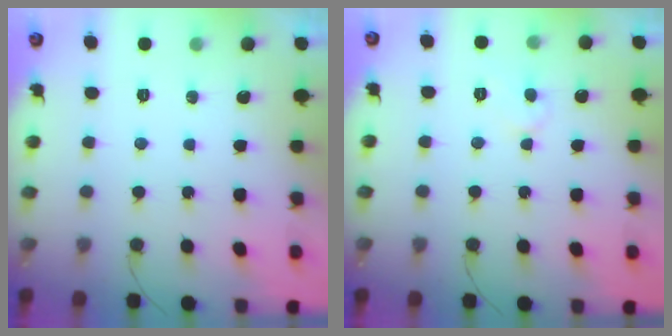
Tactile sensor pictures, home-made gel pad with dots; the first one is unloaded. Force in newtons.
{"total": 5.5, "press": 5.5, "slide": 0.4}